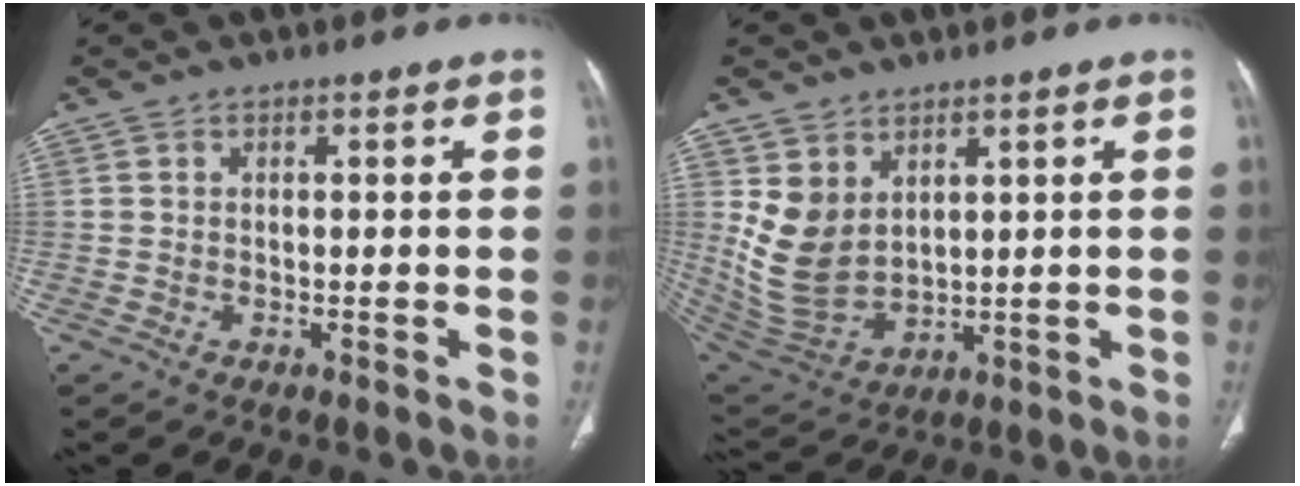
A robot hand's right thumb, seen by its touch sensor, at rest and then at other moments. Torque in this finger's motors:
{"motor_torque": [-0.10, 0.19, 0.12, 0.15, 0.13]}